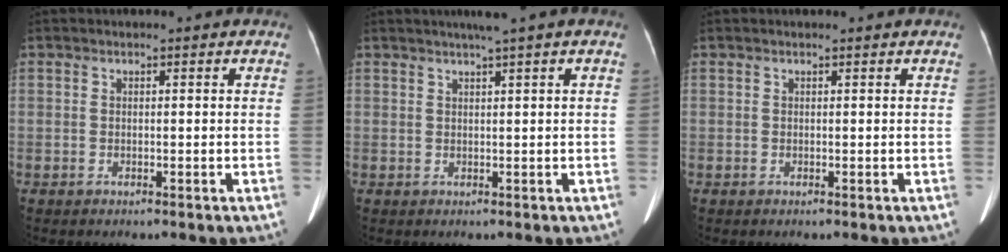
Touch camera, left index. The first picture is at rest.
{"total": 2.5, "force": [1.7, -0.5, 1.8], "torque": [-0.030, 0.005, 0.031]}
{"total": 0.0}